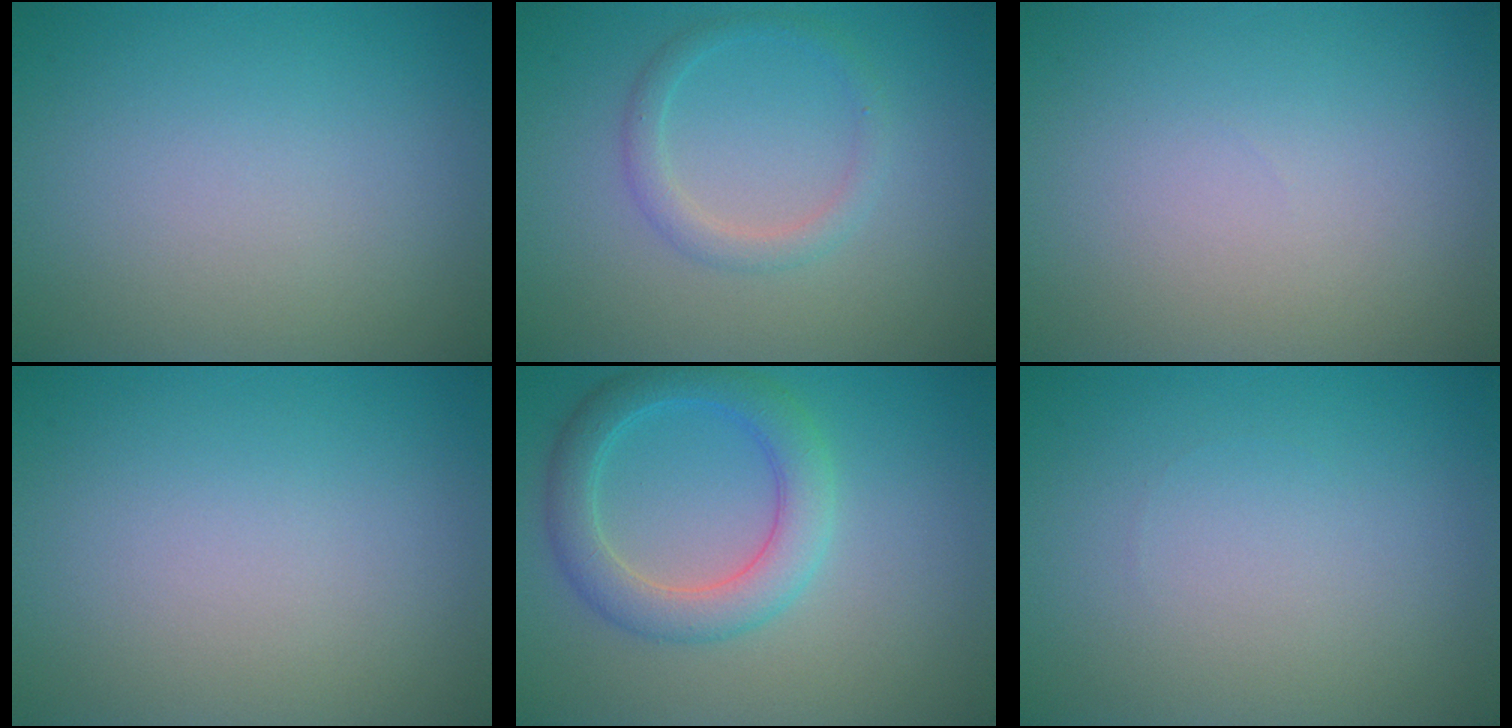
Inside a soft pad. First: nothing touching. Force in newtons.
{"total": 1.9, "press": 1.8, "slide": 0.1}
{"total": 0.0}
{"total": 0.0}
{"total": 4.3, "press": 4.3, "slide": 0.1}
{"total": 0.0}